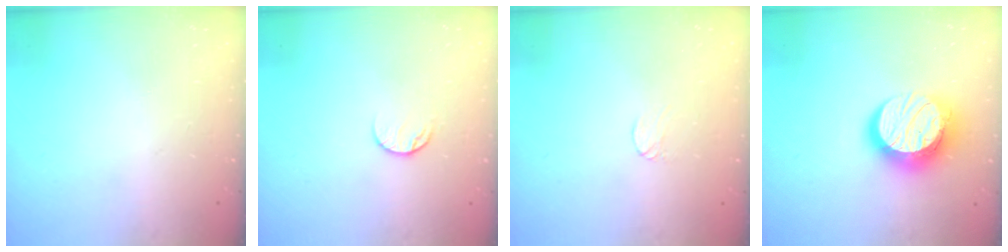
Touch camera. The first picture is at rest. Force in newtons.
{"total": 5.0, "press": 5.0, "slide": 0.6}
{"total": 2.9, "press": 2.9, "slide": 0.3}
{"total": 14.4, "press": 14.3, "slide": 1.7}